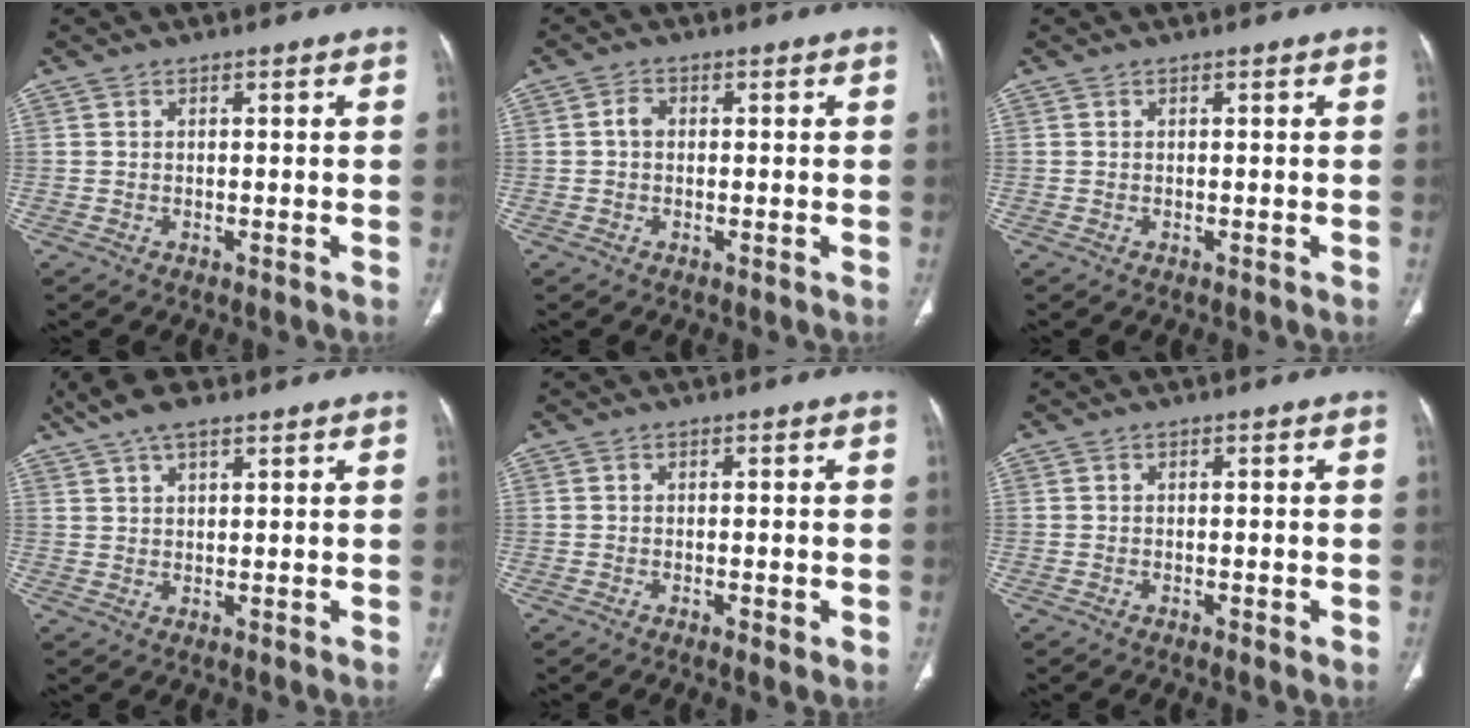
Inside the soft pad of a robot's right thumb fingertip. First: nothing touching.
{"total": 1.9, "force": [0.0, 1.4, 1.2], "torque": [-0.017, 0.007, -0.004]}
{"total": 0.0}
{"total": 7.5, "force": [5.2, 2.9, 4.6], "torque": [-0.085, 0.005, 0.095]}
{"total": 2.3, "force": [-0.5, 0.7, 2.2], "torque": [-0.034, -0.007, -0.007]}
{"total": 1.5, "force": [-0.4, 0.5, 1.3], "torque": [-0.020, -0.003, -0.004]}